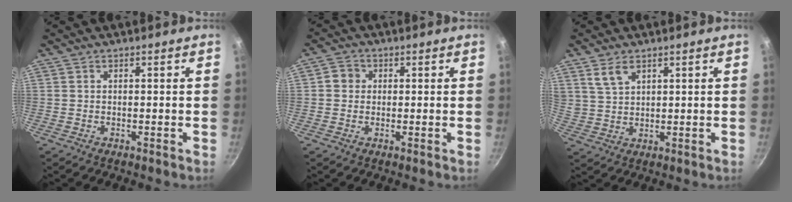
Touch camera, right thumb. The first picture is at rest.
{"total": 3.0, "force": [0.2, 2.8, 1.0], "torque": [0.001, 0.003, -0.004]}
{"total": 5.1, "force": [3.0, 2.9, 2.9], "torque": [-0.047, -0.009, 0.065]}